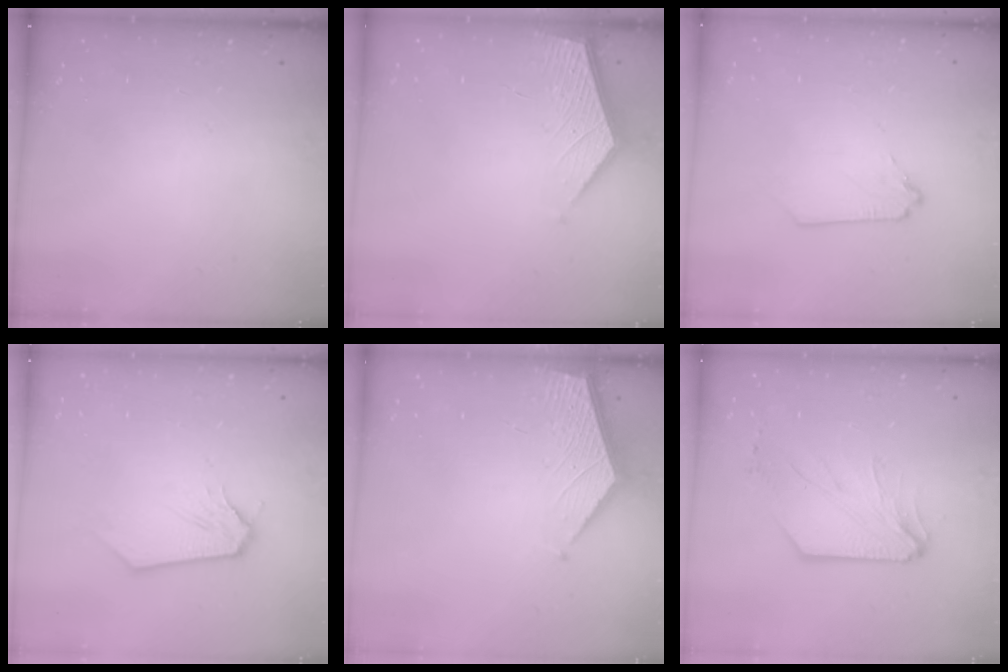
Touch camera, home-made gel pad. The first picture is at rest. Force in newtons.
{"total": 2.6, "press": 2.6, "slide": 0.3}
{"total": 0.0}
{"total": 0.0}
{"total": 2.6, "press": 2.6, "slide": 0.3}
{"total": 3.6, "press": 3.5, "slide": 0.4}